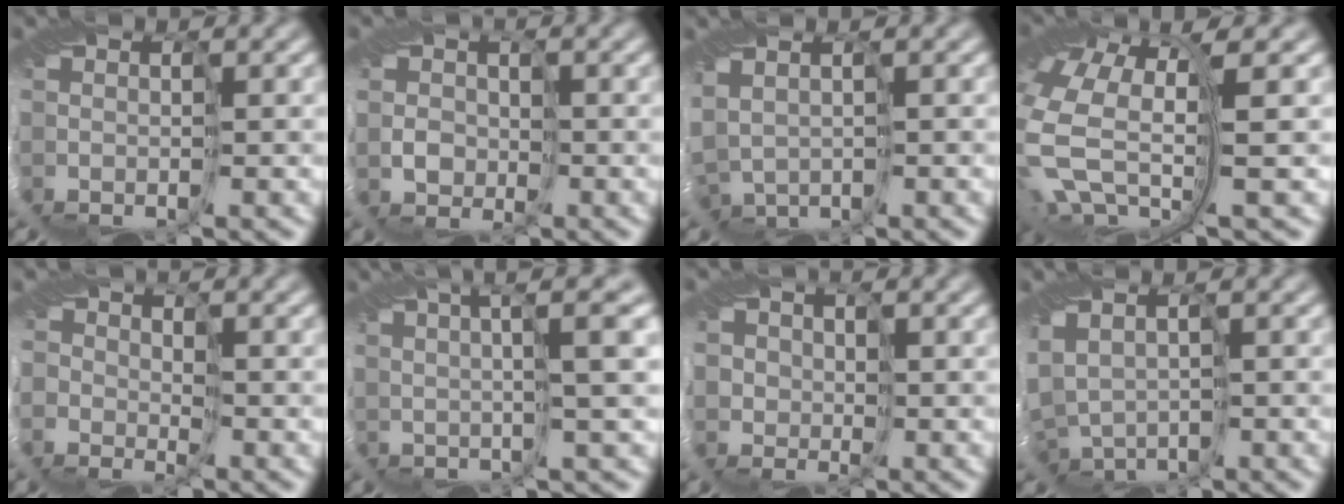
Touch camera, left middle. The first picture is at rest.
{"total": 1.9, "force": [0.6, 0.3, -1.8], "torque": [0.025, 0.003, 0.007]}
{"total": 1.6, "force": [1.4, 0.7, 0.2], "torque": [-0.026, 0.011, 0.036]}
{"total": 9.4, "force": [0.7, 5.2, 7.8], "torque": [-0.221, -0.021, 0.023]}
{"total": 1.4, "force": [0.6, 1.1, -0.5], "torque": [0.006, -0.003, 0.020]}
{"total": 7.0, "force": [3.3, 1.2, 6.1], "torque": [-0.072, 0.032, 0.048]}
{"total": 2.6, "force": [1.6, 0.2, -2.1], "torque": [0.029, 0.004, 0.029]}
{"total": 2.6, "force": [0.5, 2.0, 1.6], "torque": [-0.033, 0.000, 0.023]}